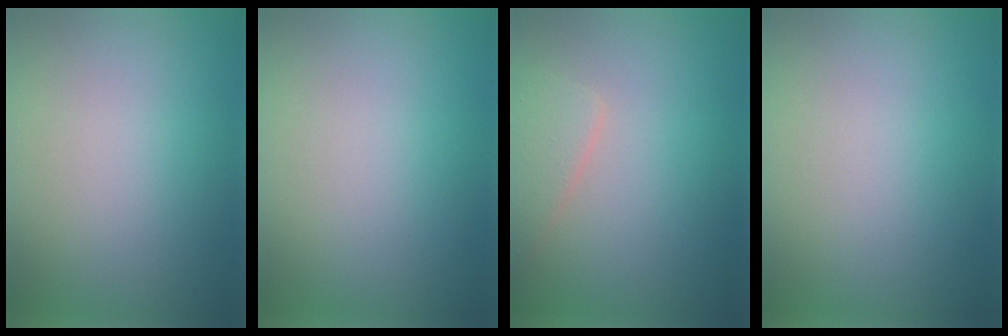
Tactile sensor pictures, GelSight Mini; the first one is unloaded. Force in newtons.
{"total": 0.0}
{"total": 2.3, "press": 2.3, "slide": 0.1}
{"total": 0.0}